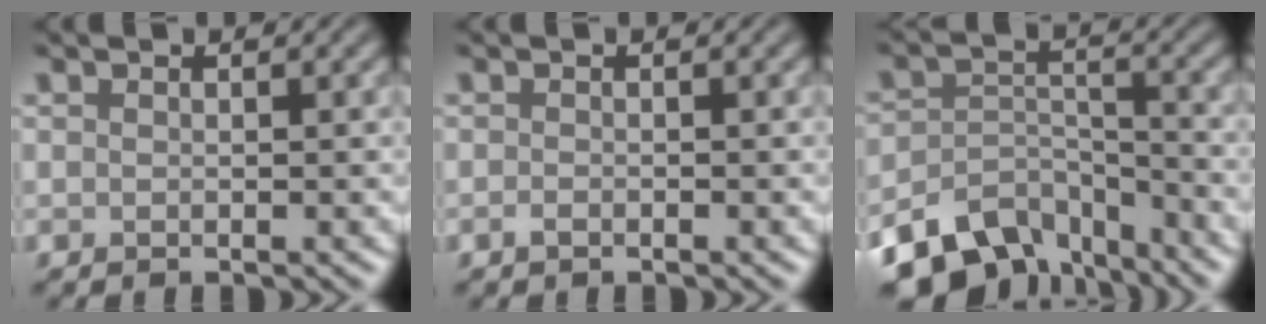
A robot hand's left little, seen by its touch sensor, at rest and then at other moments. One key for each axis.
{"total": 0.6, "fx": -0.4, "fy": 0.2, "fz": 0.3, "tx": -0.007, "ty": -0.001, "tz": -0.009}
{"total": 8.5, "fx": -6.7, "fy": 4.1, "fz": 3.4, "tx": -0.058, "ty": -0.013, "tz": -0.114}